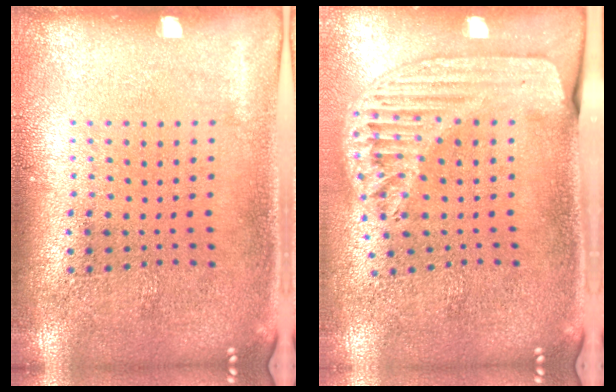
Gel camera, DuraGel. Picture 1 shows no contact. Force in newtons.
{"total": 1.6, "press": 1.5, "slide": 0.4}